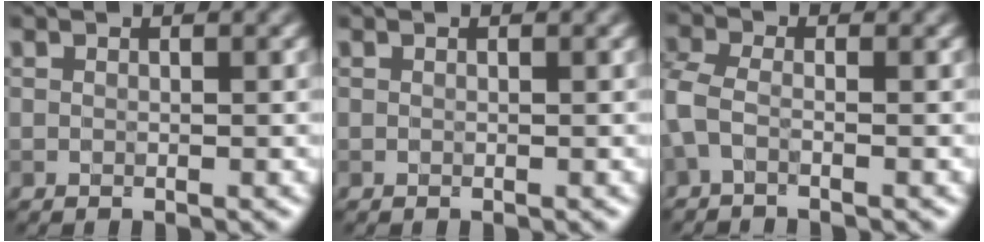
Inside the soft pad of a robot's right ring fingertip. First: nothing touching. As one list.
[{"total": 0.0}, {"total": 2.0, "force": [-1.2, 0.7, 1.5], "torque": [-0.044, -0.007, -0.038]}]